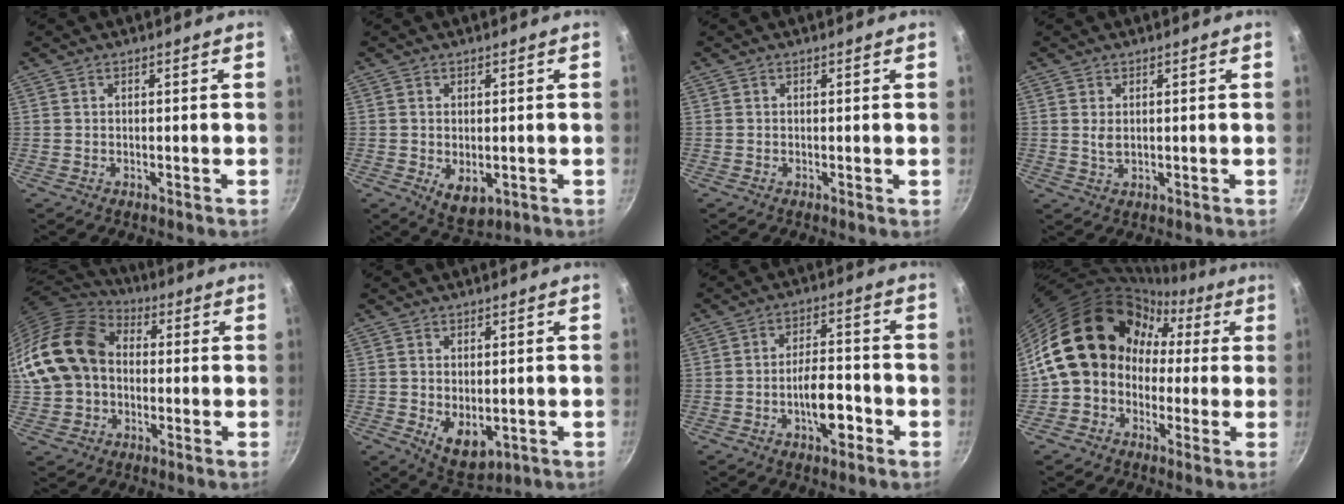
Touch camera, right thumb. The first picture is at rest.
{"total": 5.6, "force": [-0.9, 3.4, 4.3], "torque": [-0.064, -0.016, -0.005]}
{"total": 0.0}
{"total": 2.2, "force": [0.4, 1.3, 1.8], "torque": [-0.033, -0.005, 0.010]}
{"total": 18.7, "force": [0.8, 14.3, 12.0], "torque": [-0.224, 0.040, 0.009]}
{"total": 6.8, "force": [-0.6, 4.2, 5.3], "torque": [-0.075, -0.019, 0.005]}
{"total": 8.3, "force": [-3.2, 3.6, 6.7], "torque": [-0.089, 0.030, -0.055]}
{"total": 17.5, "force": [0.1, 15.0, 9.0], "torque": [-0.113, 0.055, -0.014]}